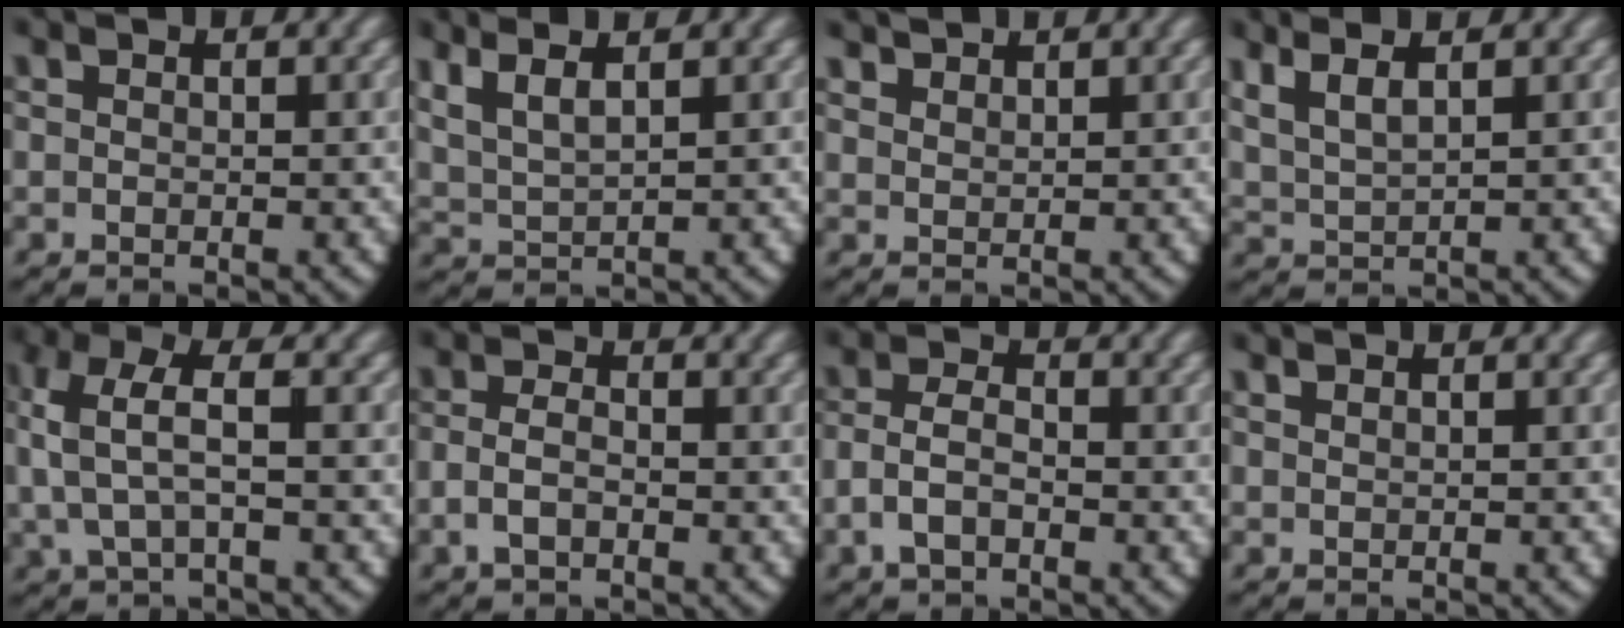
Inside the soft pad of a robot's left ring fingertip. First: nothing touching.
{"total": 5.9, "force": [2.6, 4.0, 3.5], "torque": [-0.087, 0.007, 0.042]}
{"total": 2.0, "force": [2.0, 0.0, 0.2], "torque": [-0.003, -0.001, 0.045]}
{"total": 5.3, "force": [2.5, 3.5, 3.1], "torque": [-0.079, 0.005, 0.044]}
{"total": 5.9, "force": [1.7, 3.9, 4.2], "torque": [-0.099, 0.015, 0.019]}
{"total": 2.2, "force": [-0.9, 1.4, 1.5], "torque": [-0.045, -0.014, -0.010]}
{"total": 4.0, "force": [-1.1, 2.9, 2.4], "torque": [-0.066, -0.018, -0.014]}
{"total": 0.9, "force": [0.7, -0.5, 0.0], "torque": [0.001, -0.001, 0.019]}